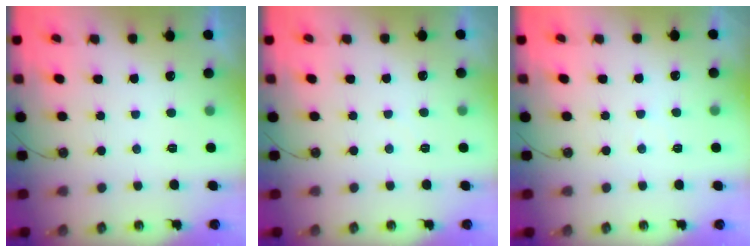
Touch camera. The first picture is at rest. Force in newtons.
{"total": 3.3, "press": 3.2, "slide": 0.5}
{"total": 2.7, "press": 2.6, "slide": 0.5}